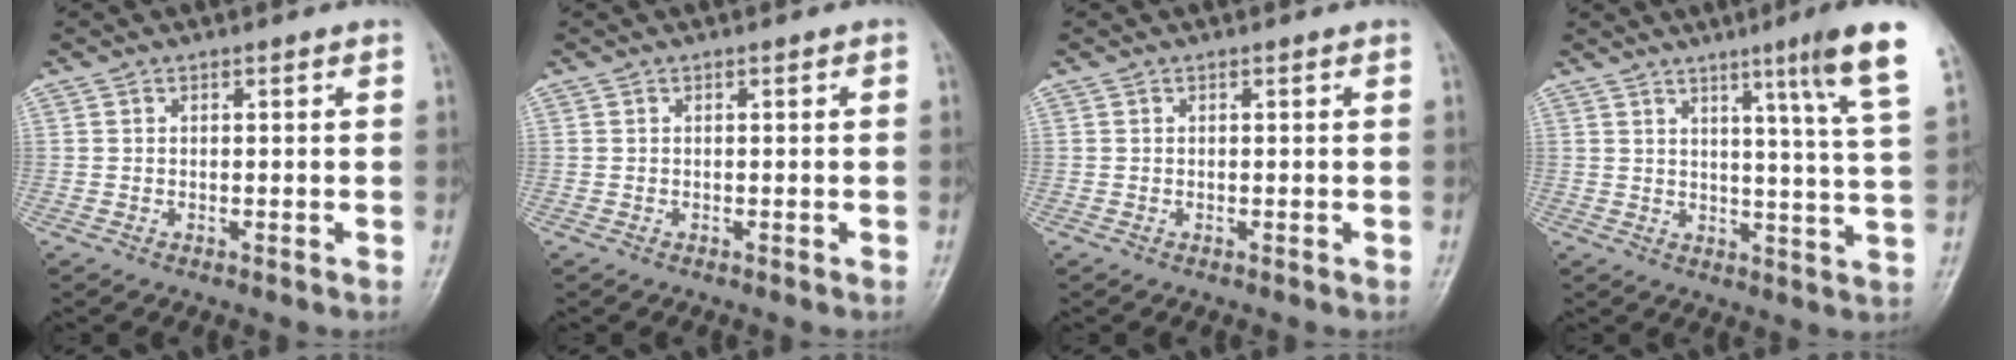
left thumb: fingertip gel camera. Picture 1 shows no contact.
{"total": 0.0}
{"total": 0.0}
{"total": 12.5, "force": [7.2, -0.3, 10.2], "torque": [-0.139, -0.039, 0.090]}